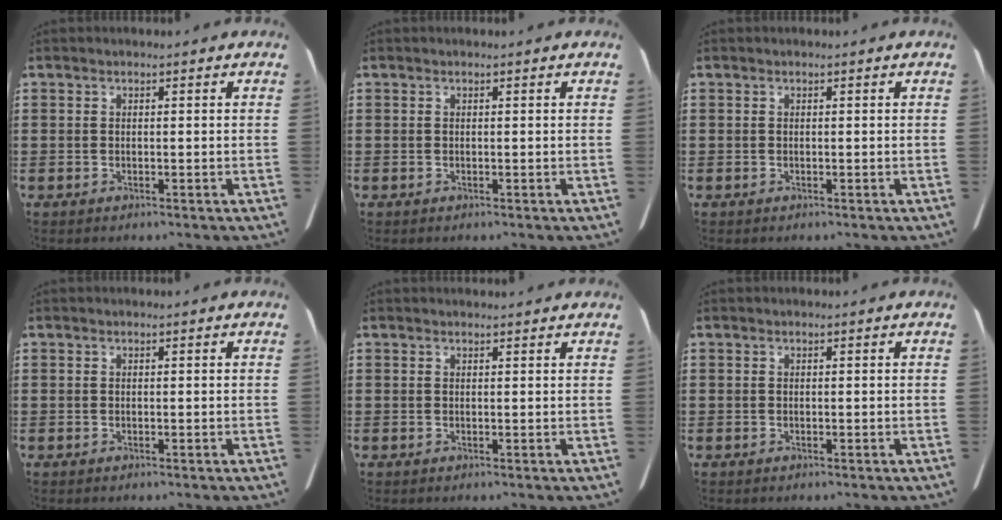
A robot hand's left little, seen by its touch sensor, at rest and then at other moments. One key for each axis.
{"total": 0.0}
{"total": 0.0}
{"total": 0.0}
{"total": 0.8, "fx": 0.8, "fy": 0.0, "fz": 0.2, "tx": 0.003, "ty": -0.001, "tz": 0.012}
{"total": 0.0}